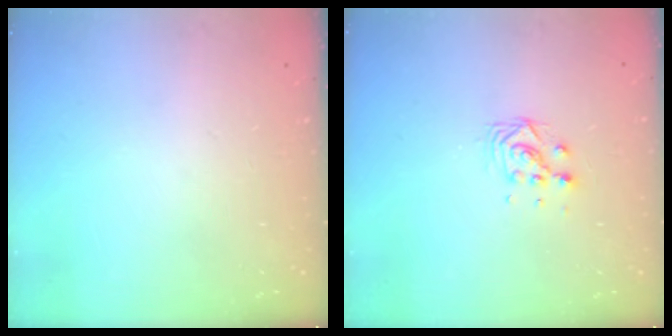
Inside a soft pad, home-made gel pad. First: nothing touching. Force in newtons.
{"total": 5.7, "press": 5.7, "slide": 0.2}